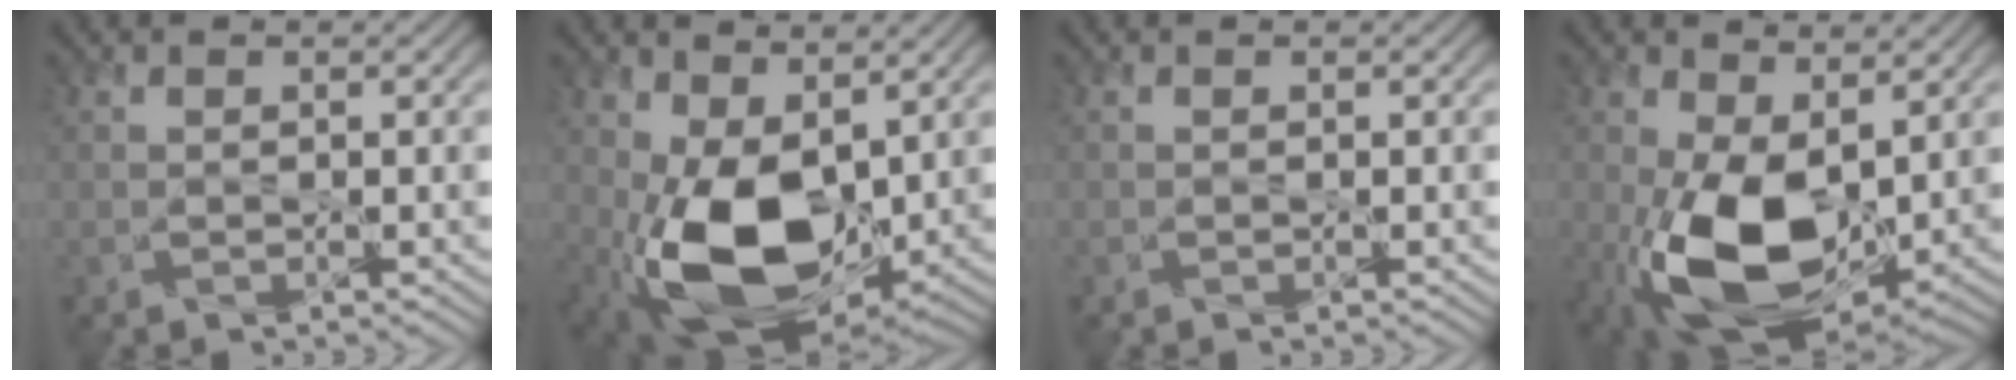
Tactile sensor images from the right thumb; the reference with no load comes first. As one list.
[{"total": 13.7, "force": [-0.4, 8.1, 11.0], "torque": [-0.229, -0.031, -0.010]}, {"total": 0.0}, {"total": 13.4, "force": [-1.6, 7.4, 11.1], "torque": [-0.235, -0.018, -0.036]}]